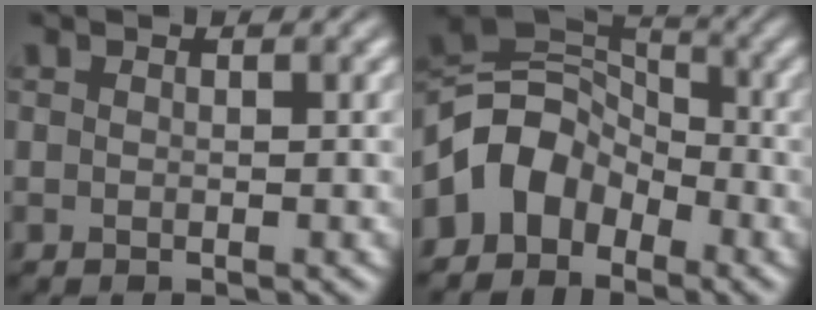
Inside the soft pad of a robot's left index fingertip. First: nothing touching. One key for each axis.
{"total": 5.3, "fx": -3.2, "fy": 3.7, "fz": 2.0, "tx": -0.027, "ty": 0.006, "tz": -0.069}